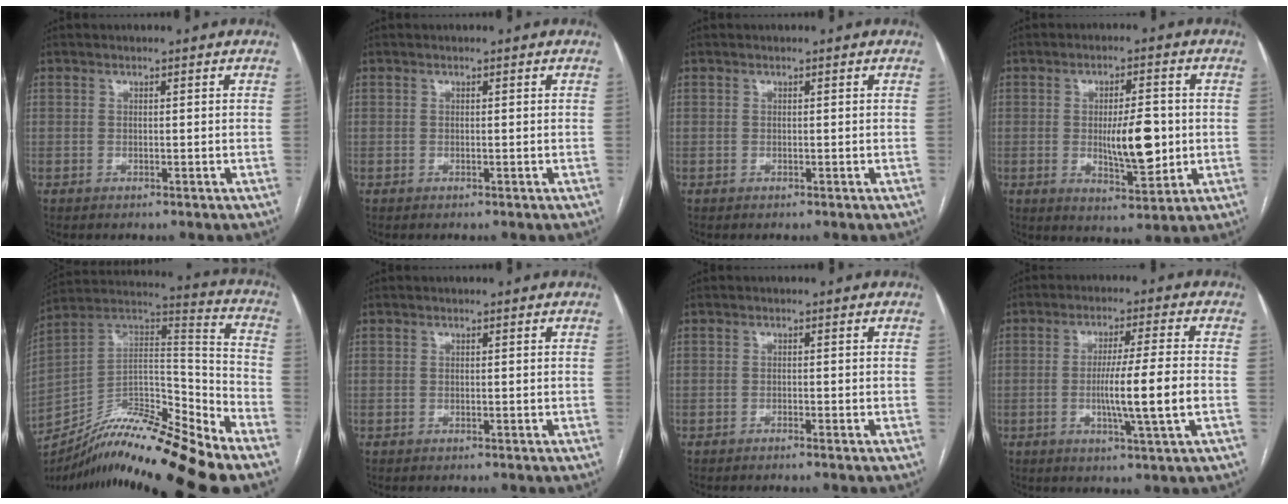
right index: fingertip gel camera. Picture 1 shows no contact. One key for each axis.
{"total": 0.0}
{"total": 0.0}
{"total": 9.0, "fx": -0.4, "fy": 2.7, "fz": 8.6, "tx": -0.137, "ty": -0.006, "tz": 0.000}
{"total": 19.8, "fx": -16.4, "fy": 0.5, "fz": 11.0, "tx": -0.194, "ty": 0.025, "tz": -0.293}
{"total": 0.0}
{"total": 0.6, "fx": -0.5, "fy": -0.2, "fz": 0.2, "tx": -0.006, "ty": 0.001, "tz": -0.010}
{"total": 9.2, "fx": -1.7, "fy": -0.9, "fz": 9.0, "tx": -0.157, "ty": -0.010, "tz": -0.030}